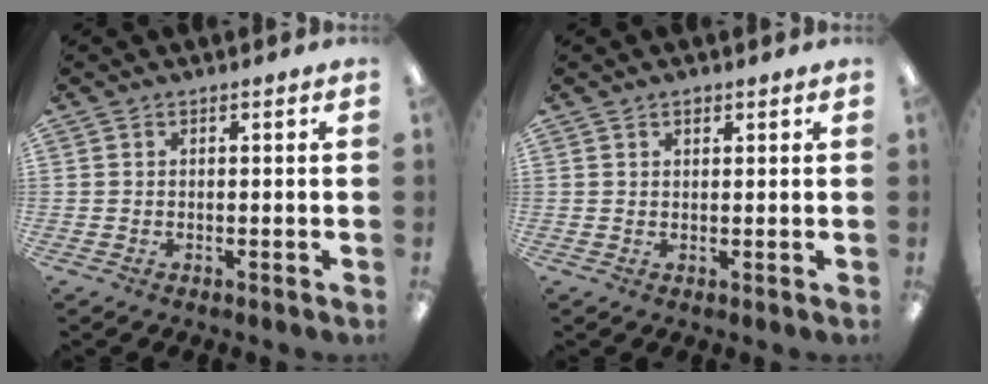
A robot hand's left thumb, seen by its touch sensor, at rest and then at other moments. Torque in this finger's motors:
{"motor_torque": [-0.17, -0.05, -0.40, -0.08, -0.02]}